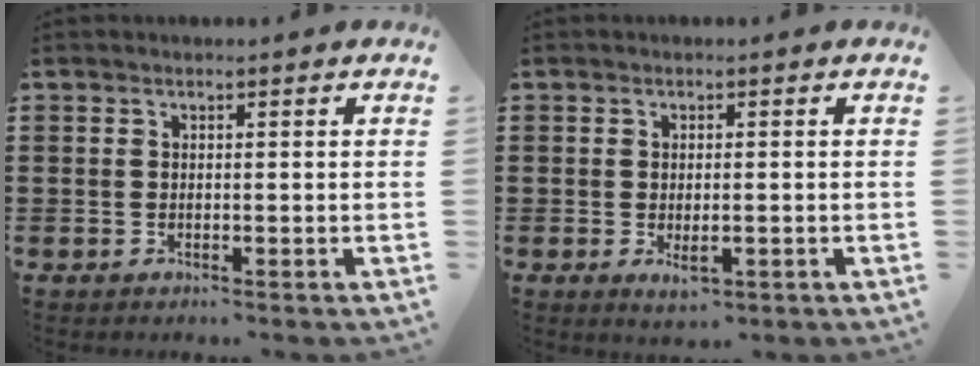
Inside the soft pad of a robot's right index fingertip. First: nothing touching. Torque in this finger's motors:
{"motor_torque": [0.73, -0.17, 0.23, 0.02]}